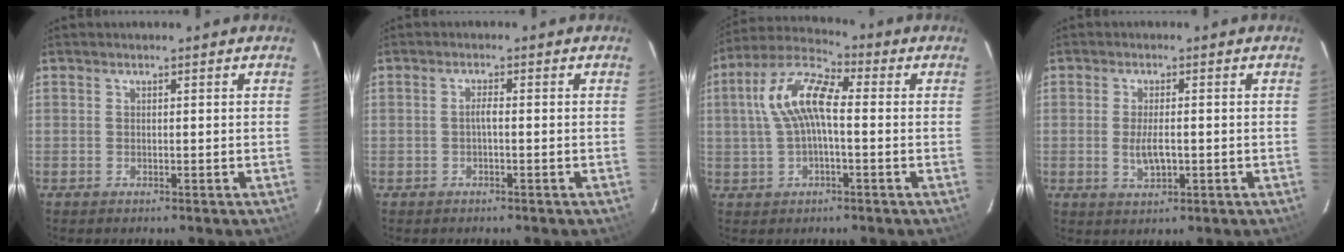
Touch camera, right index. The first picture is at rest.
{"total": 1.6, "force": [-0.4, 0.3, 1.5], "torque": [-0.027, 0.007, -0.008]}
{"total": 11.9, "force": [0.6, 5.0, 10.8], "torque": [-0.219, 0.027, 0.007]}
{"total": 4.5, "force": [-0.7, 1.8, 4.1], "torque": [-0.079, -0.004, -0.008]}